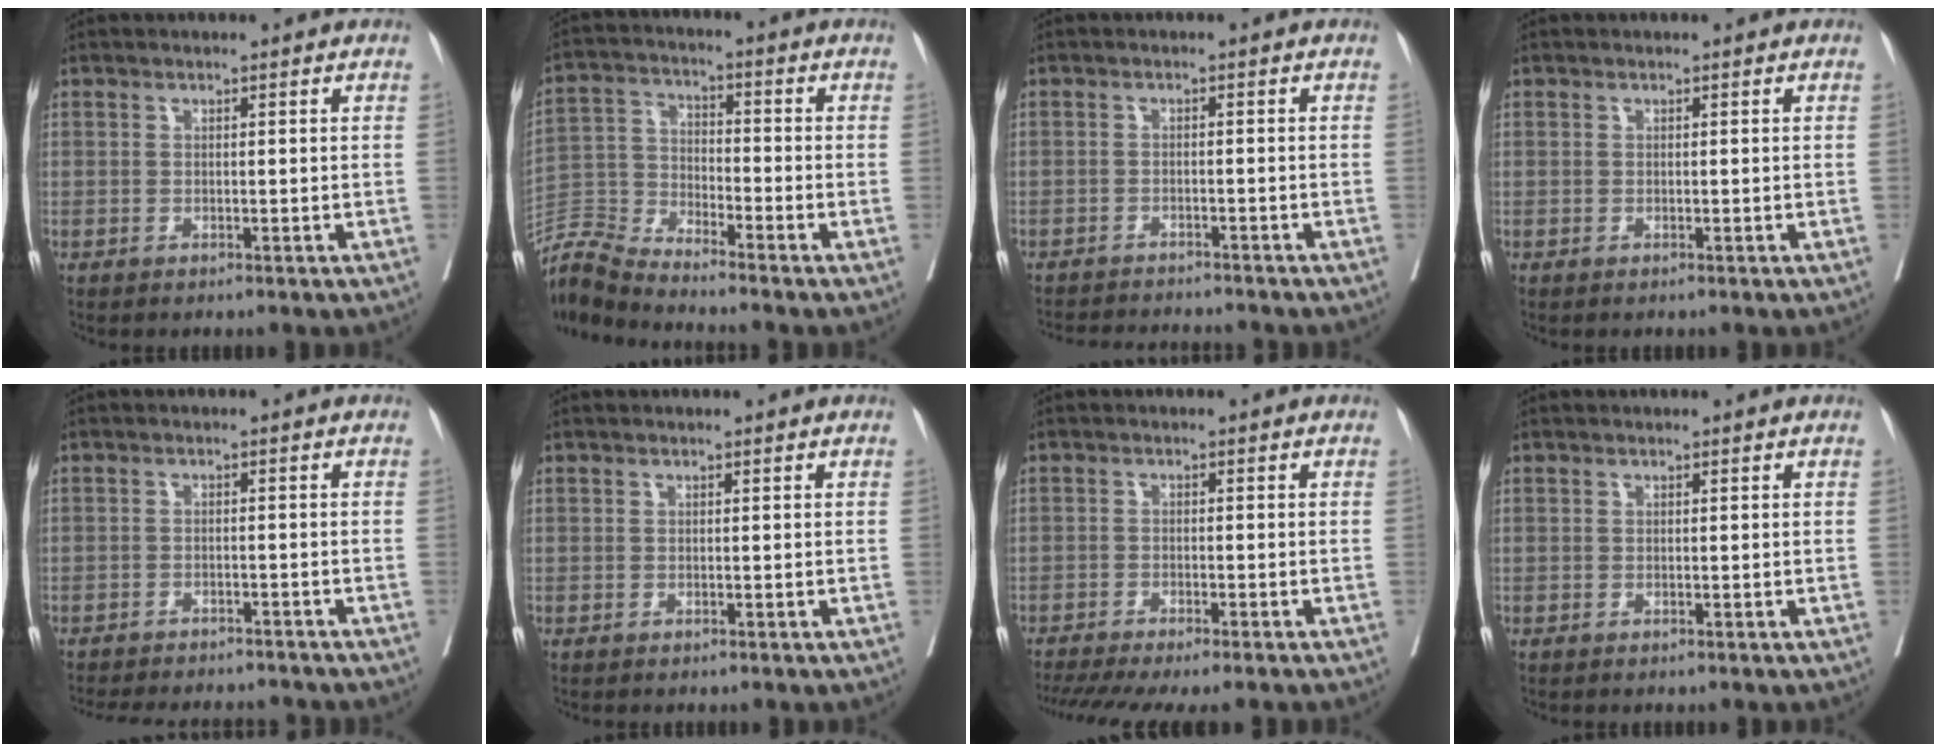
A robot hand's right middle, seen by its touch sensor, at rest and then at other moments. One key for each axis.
{"total": 7.9, "fx": -7.8, "fy": -0.9, "fz": 1.0, "tx": -0.023, "ty": 0.000, "tz": -0.156}
{"total": 8.9, "fx": -8.5, "fy": 0.4, "fz": 2.6, "tx": -0.036, "ty": -0.007, "tz": -0.117}
{"total": 0.0}
{"total": 12.2, "fx": -11.2, "fy": 2.4, "fz": 4.1, "tx": -0.076, "ty": -0.002, "tz": -0.143}
{"total": 0.0}
{"total": 12.5, "fx": -10.5, "fy": 1.1, "fz": 6.7, "tx": -0.109, "ty": -0.019, "tz": -0.150}
{"total": 0.0}